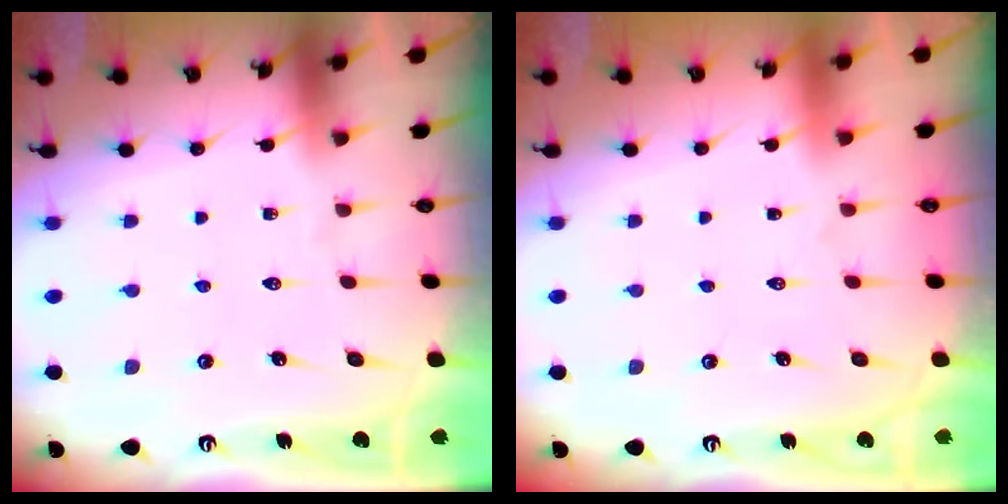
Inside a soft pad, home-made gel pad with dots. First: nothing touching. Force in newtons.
{"total": 1.6, "press": 1.6, "slide": 0.1}